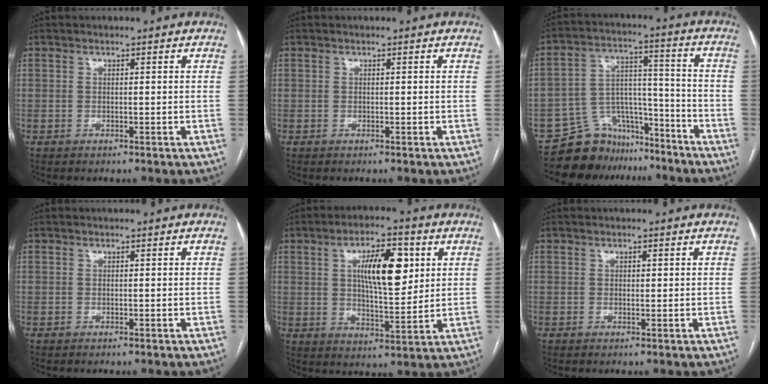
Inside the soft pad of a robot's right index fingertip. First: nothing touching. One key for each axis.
{"total": 0.0}
{"total": 10.9, "fx": -9.4, "fy": 5.4, "fz": 0.6, "tx": -0.004, "ty": 0.068, "tz": -0.158}
{"total": 0.0}
{"total": 11.2, "fx": 3.3, "fy": 3.5, "fz": 10.2, "tx": -0.171, "ty": 0.008, "tz": 0.057}
{"total": 0.8, "fx": 0.3, "fy": 0.4, "fz": 0.6, "tx": -0.008, "ty": -0.001, "tz": 0.005}